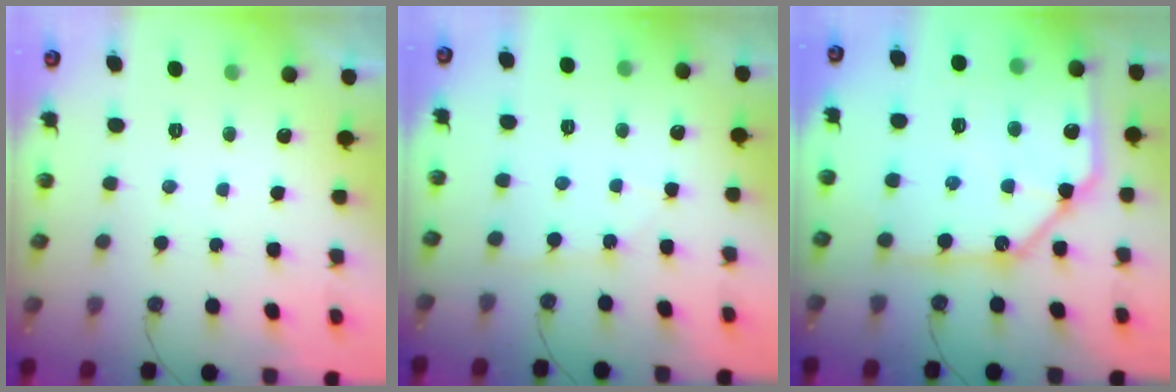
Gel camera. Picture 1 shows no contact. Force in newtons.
{"total": 2.8, "press": 2.8, "slide": 0.3}
{"total": 22.6, "press": 22.5, "slide": 2.6}